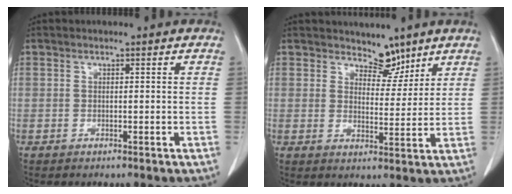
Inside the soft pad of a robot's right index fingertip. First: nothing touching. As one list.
[{"total": 4.6, "force": [3.9, 2.2, 1.2], "torque": [-0.007, -0.007, 0.065]}]